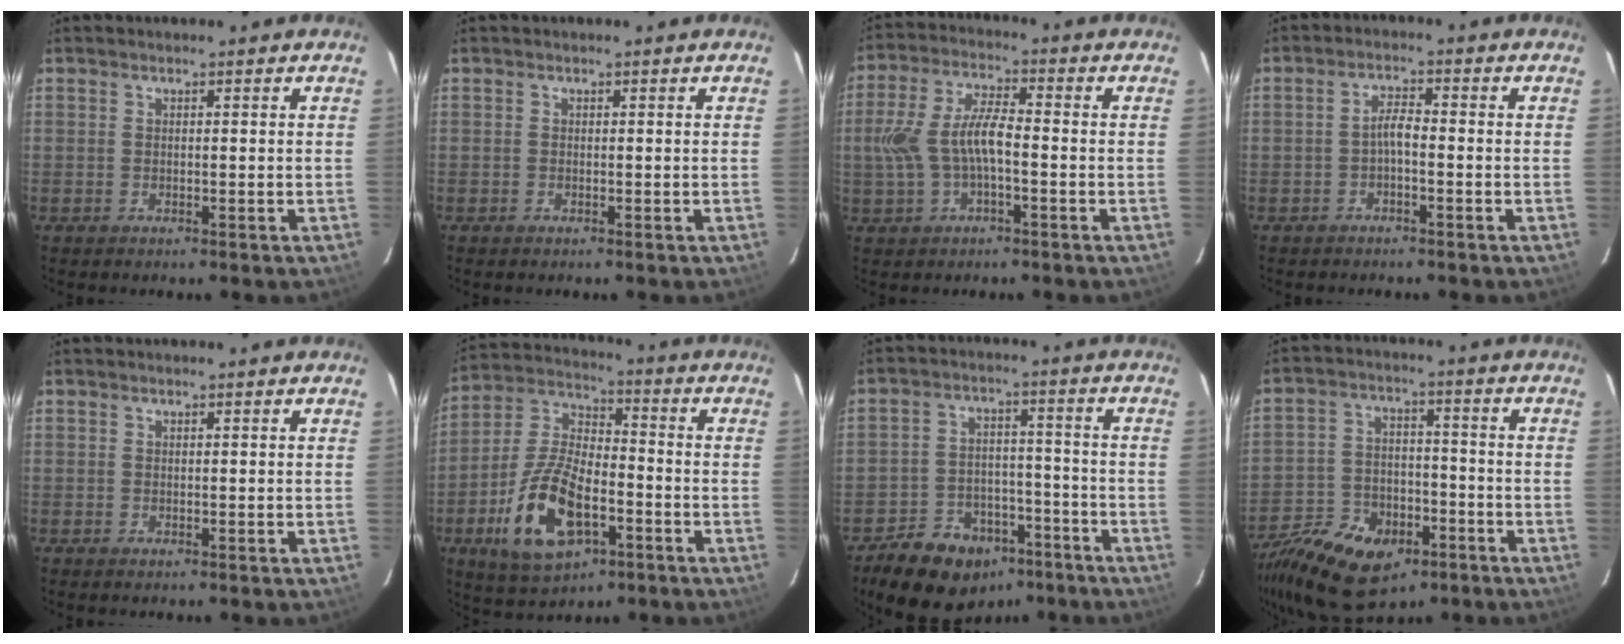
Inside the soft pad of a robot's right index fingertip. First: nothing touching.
{"total": 0.0}
{"total": 9.3, "force": [-1.8, 3.7, 8.3], "torque": [-0.178, 0.011, -0.029]}
{"total": 2.5, "force": [-1.2, 0.6, 2.1], "torque": [-0.044, 0.010, -0.024]}
{"total": 0.0}
{"total": 16.9, "force": [-6.7, 8.4, 13.0], "torque": [-0.273, 0.006, -0.118]}
{"total": 14.4, "force": [-9.8, 9.1, 5.4], "torque": [-0.125, 0.028, -0.131]}
{"total": 19.5, "force": [-10.9, 12.0, 10.7], "torque": [-0.257, -0.017, -0.170]}